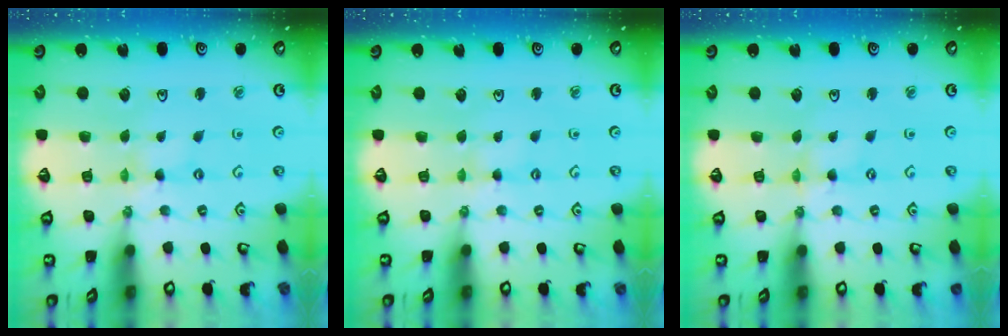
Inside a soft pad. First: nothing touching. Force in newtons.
{"total": 2.0, "press": 2.0, "slide": 0.3}
{"total": 1.1, "press": 1.1, "slide": 0.1}